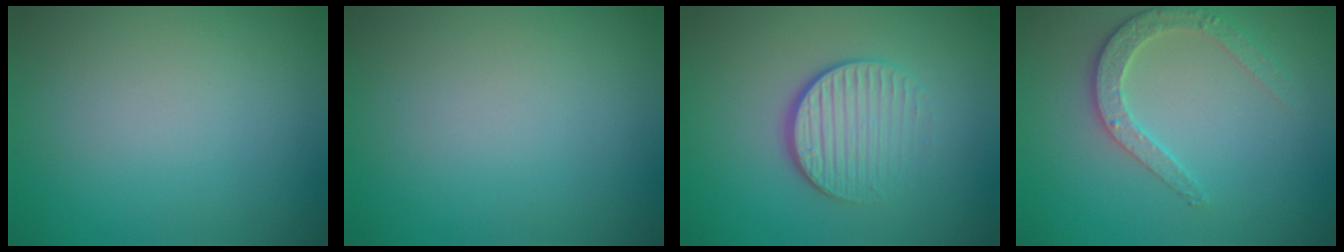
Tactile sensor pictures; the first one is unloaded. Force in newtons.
{"total": 0.0}
{"total": 4.2, "press": 2.8, "slide": 3.2}
{"total": 2.7, "press": 2.7, "slide": 0.3}